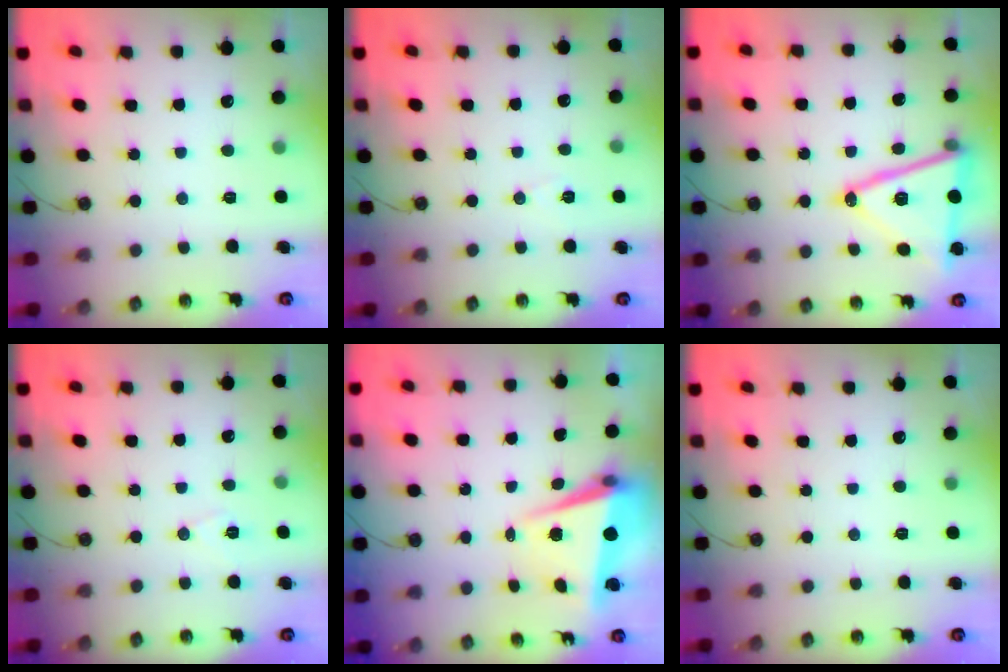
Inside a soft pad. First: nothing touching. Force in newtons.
{"total": 6.1, "press": 4.1, "slide": 4.5}
{"total": 18.9, "press": 18.5, "slide": 3.5}
{"total": 6.8, "press": 5.0, "slide": 4.5}
{"total": 5.7, "press": 5.3, "slide": 2.0}
{"total": 0.0}